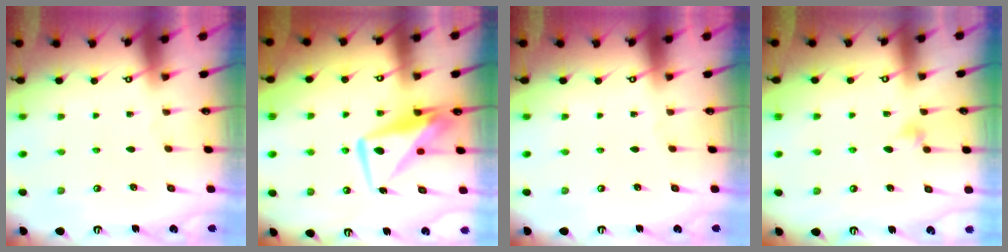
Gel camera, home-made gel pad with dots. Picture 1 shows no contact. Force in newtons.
{"total": 9.5, "press": 9.5, "slide": 0.9}
{"total": 0.0}
{"total": 6.2, "press": 6.1, "slide": 1.3}